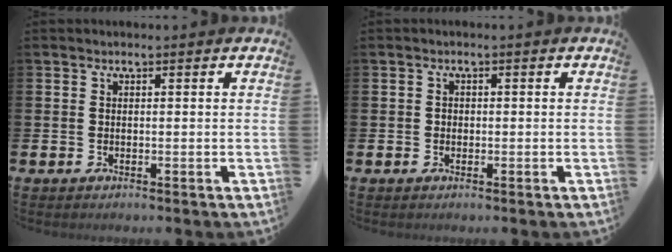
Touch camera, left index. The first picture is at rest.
{"total": 0.7, "force": [-0.2, 0.6, 0.2], "torque": [-0.004, 0.005, -0.005]}